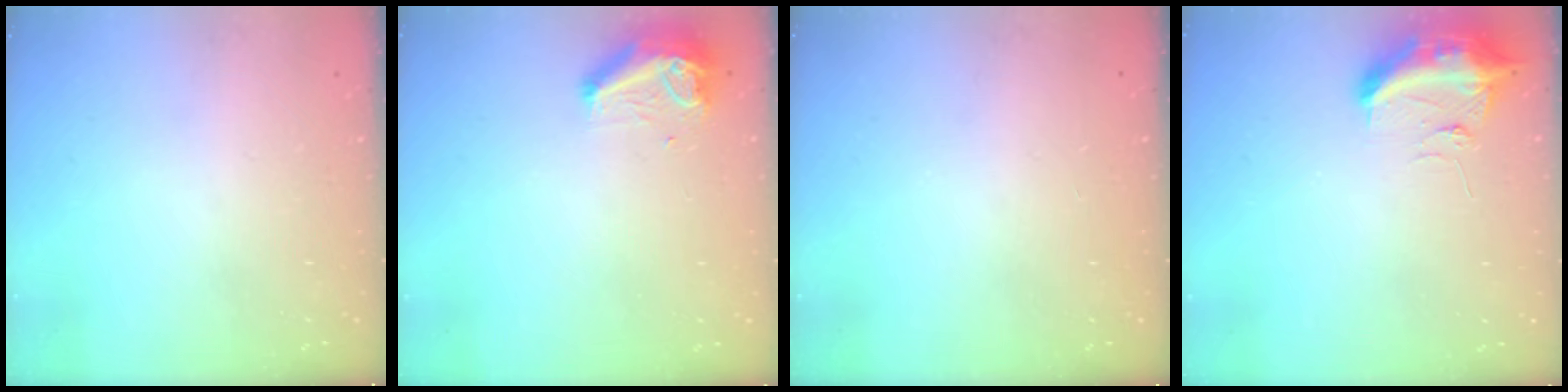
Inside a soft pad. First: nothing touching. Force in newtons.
{"total": 9.3, "press": 9.3, "slide": 0.7}
{"total": 0.0}
{"total": 10.1, "press": 10.0, "slide": 1.2}